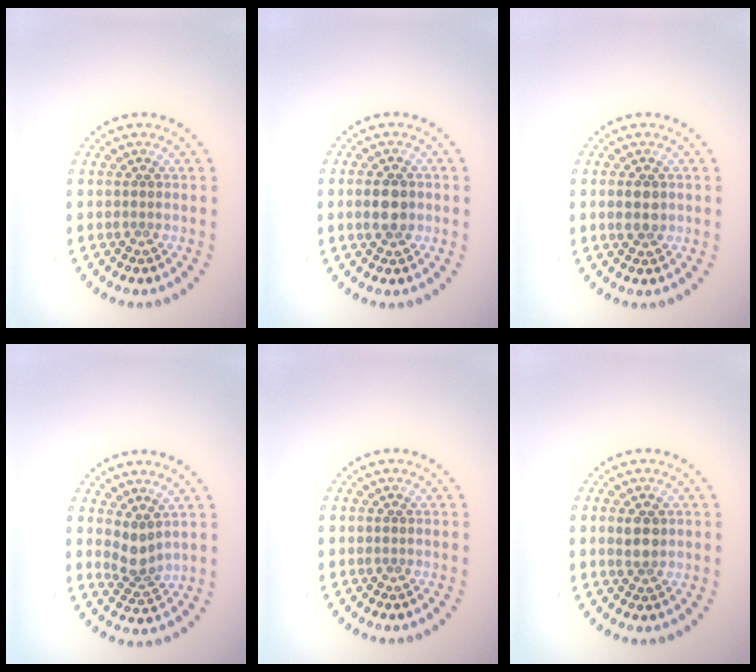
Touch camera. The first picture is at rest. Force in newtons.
{"total": 3.1, "press": 3.1, "slide": 0.1}
{"total": 1.8, "press": 1.8, "slide": 0.1}
{"total": 2.4, "press": 1.8, "slide": 1.6}
{"total": 0.0}
{"total": 2.0, "press": 1.9, "slide": 0.5}